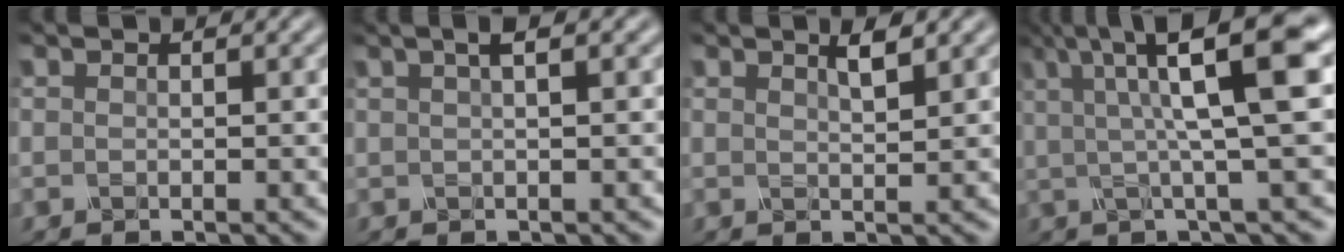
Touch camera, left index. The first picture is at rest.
{"total": 3.2, "force": [1.3, 1.2, 2.6], "torque": [-0.017, 0.011, -0.004]}
{"total": 1.6, "force": [1.0, 0.3, 1.3], "torque": [-0.018, 0.001, 0.015]}
{"total": 9.1, "force": [2.8, 1.7, 8.5], "torque": [-0.117, 0.023, 0.037]}